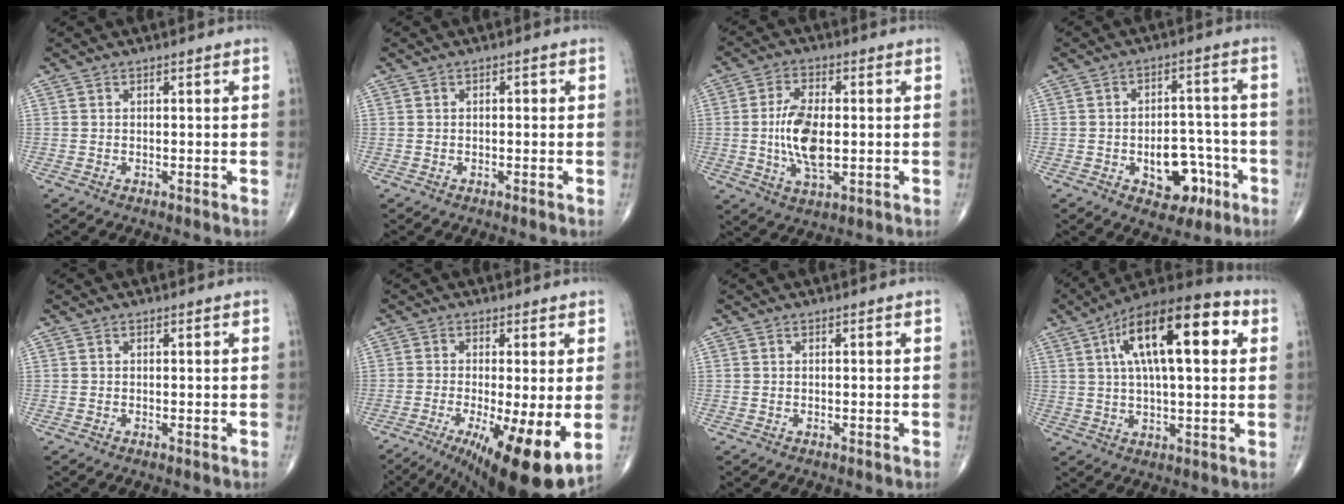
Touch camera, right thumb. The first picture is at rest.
{"total": 1.0, "force": [0.1, 0.6, 0.8], "torque": [-0.007, 0.003, -0.002]}
{"total": 10.3, "force": [-0.4, 4.9, 9.0], "torque": [-0.171, -0.004, -0.007]}
{"total": 10.4, "force": [-4.1, 6.6, 6.9], "torque": [-0.057, 0.038, -0.050]}
{"total": 0.0}
{"total": 14.8, "force": [-4.4, 3.2, 13.7], "torque": [-0.196, -0.024, -0.058]}
{"total": 0.0}
{"total": 20.8, "force": [6.2, 7.9, 18.2], "torque": [-0.286, 0.016, 0.090]}